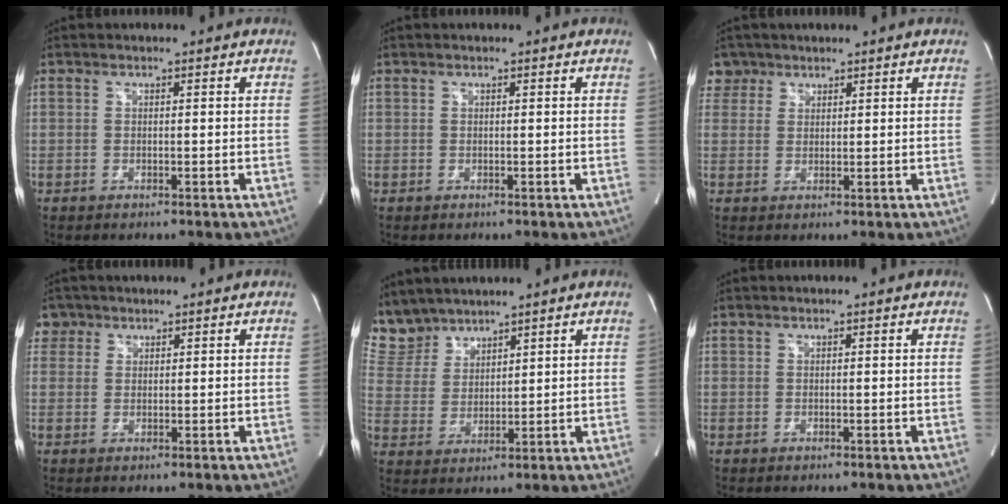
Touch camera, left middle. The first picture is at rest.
{"total": 0.0}
{"total": 3.5, "force": [2.3, 2.5, -0.4], "torque": [0.012, 0.009, 0.043]}
{"total": 3.3, "force": [2.0, 2.6, -0.1], "torque": [0.009, 0.010, 0.035]}
{"total": 7.6, "force": [7.1, 2.6, 0.2], "torque": [-0.016, 0.012, 0.161]}
{"total": 0.0}